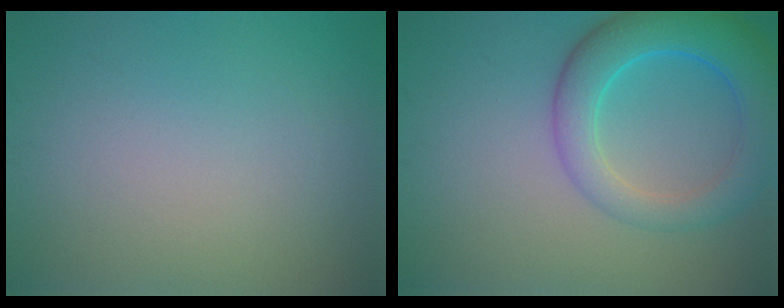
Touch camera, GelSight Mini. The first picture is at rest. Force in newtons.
{"total": 7.0, "press": 7.0, "slide": 0.5}